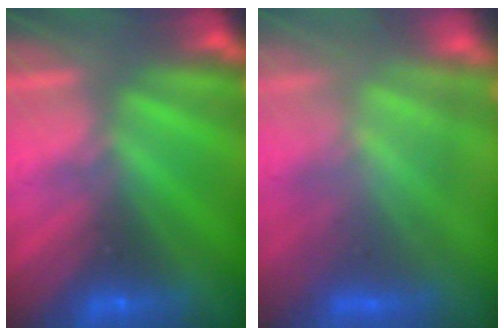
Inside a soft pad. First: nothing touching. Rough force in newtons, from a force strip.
{"total": 3.9}